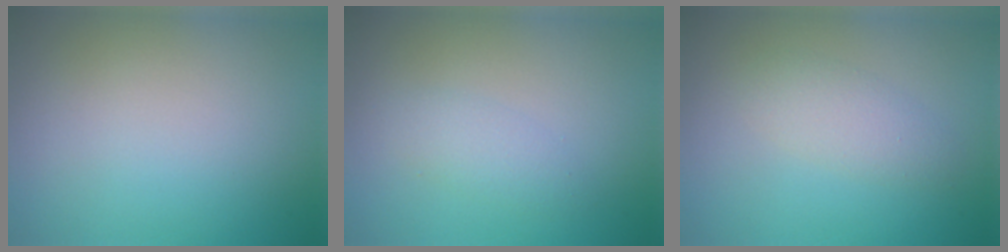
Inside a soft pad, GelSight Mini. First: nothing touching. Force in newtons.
{"total": 1.7, "press": 1.7, "slide": 0.1}
{"total": 2.3, "press": 2.3, "slide": 0.1}